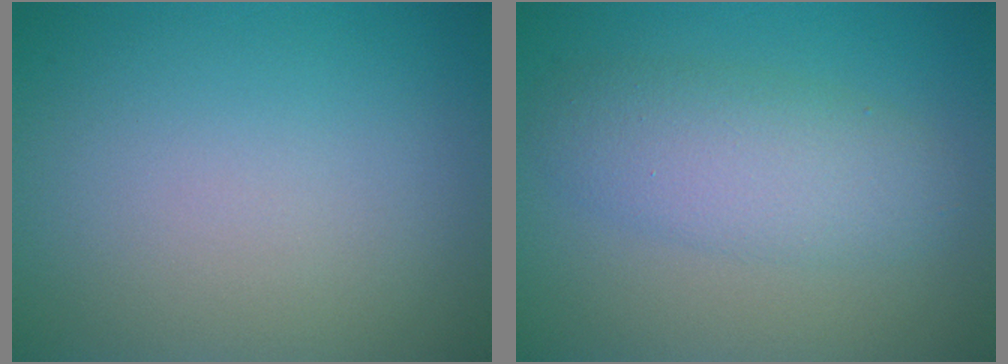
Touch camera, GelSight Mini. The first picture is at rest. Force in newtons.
{"total": 4.3, "press": 4.3, "slide": 0.1}